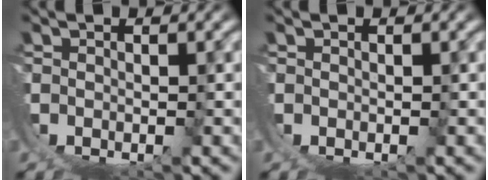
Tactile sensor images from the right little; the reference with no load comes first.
{"total": 0.0}